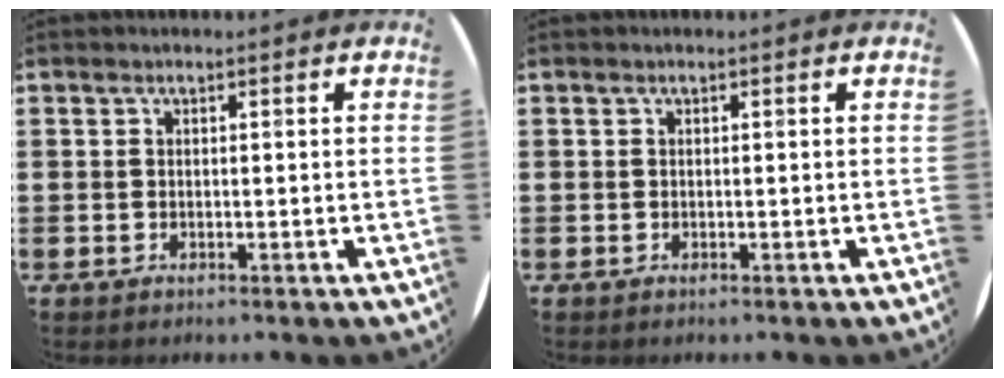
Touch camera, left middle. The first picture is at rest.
{"total": 0.0}